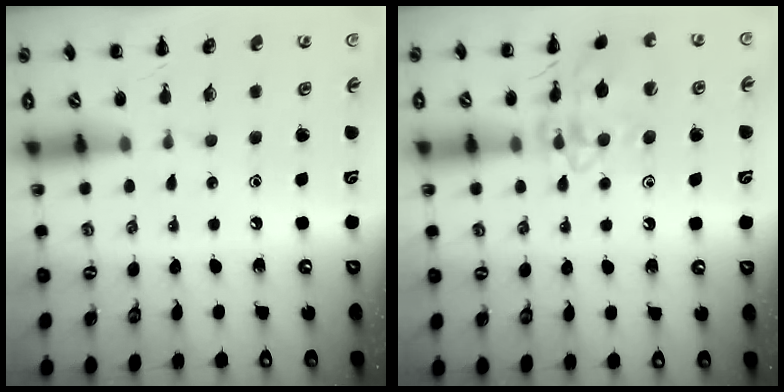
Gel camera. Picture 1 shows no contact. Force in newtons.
{"total": 14.8, "press": 14.8, "slide": 0.9}